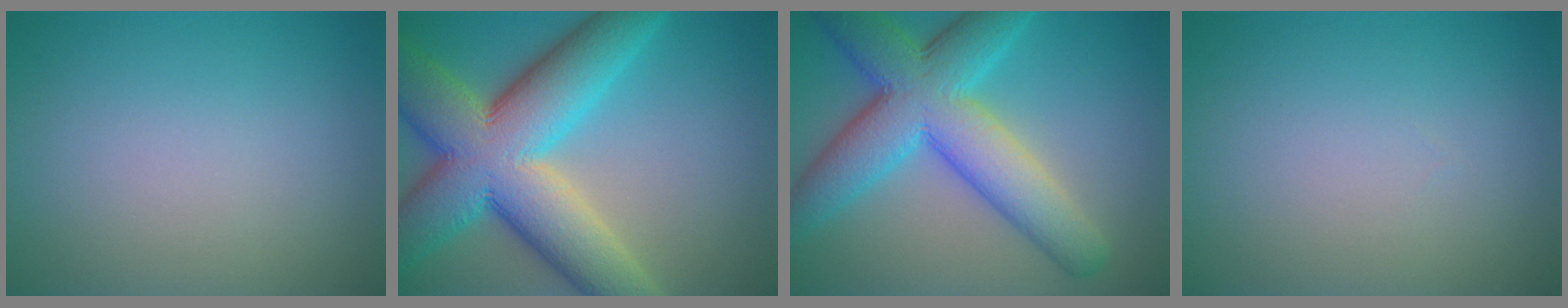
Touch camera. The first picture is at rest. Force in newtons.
{"total": 13.8, "press": 13.8, "slide": 0.6}
{"total": 9.8, "press": 9.8, "slide": 0.4}
{"total": 0.0}